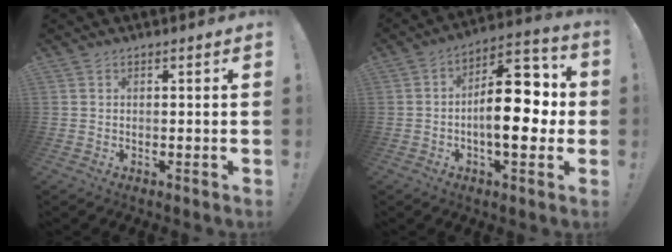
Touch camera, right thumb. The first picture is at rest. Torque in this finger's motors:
{"motor_torque": [1.19, 2.03, 1.30, -1.02, 0.06]}